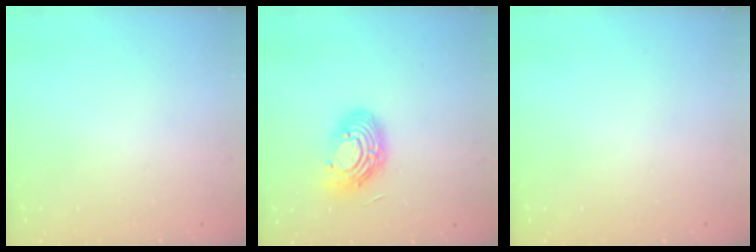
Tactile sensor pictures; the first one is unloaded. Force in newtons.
{"total": 12.0, "press": 12.0, "slide": 1.1}
{"total": 0.0}